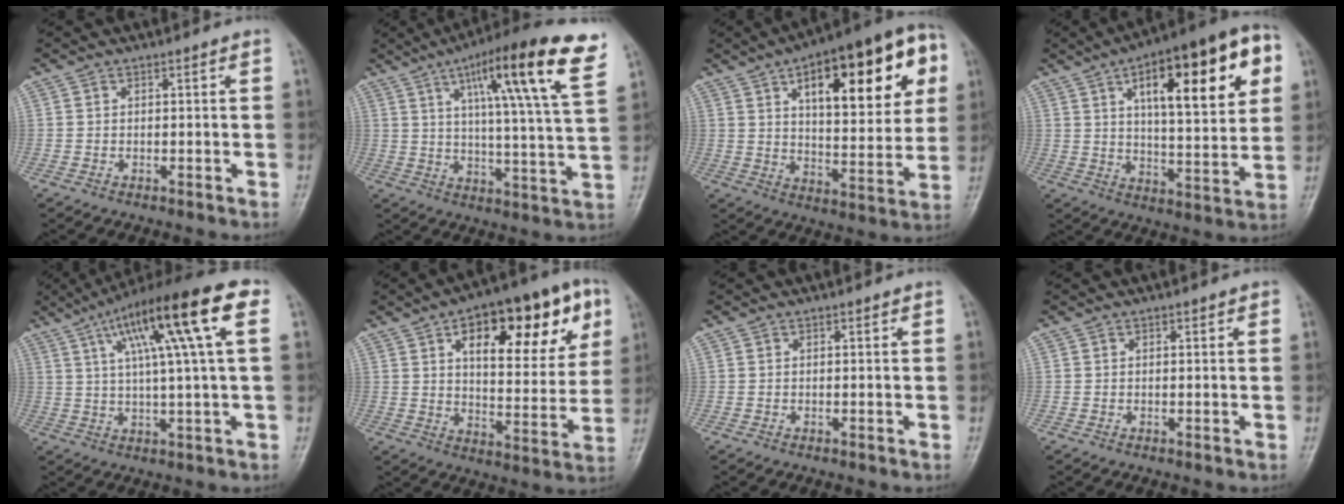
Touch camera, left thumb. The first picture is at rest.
{"total": 20.4, "force": [10.0, 2.4, 17.6], "torque": [-0.249, -0.026, 0.144]}
{"total": 25.5, "force": [9.4, 10.6, 21.2], "torque": [-0.257, -0.004, 0.132]}
{"total": 24.1, "force": [8.7, 8.6, 20.8], "torque": [-0.267, -0.001, 0.123]}
{"total": 17.6, "force": [5.9, 2.2, 16.4], "torque": [-0.268, 0.020, 0.089]}
{"total": 23.1, "force": [9.4, 10.3, 18.4], "torque": [-0.212, -0.009, 0.135]}
{"total": 0.0}
{"total": 1.0, "force": [0.4, 0.4, 0.9], "torque": [-0.009, 0.002, 0.004]}